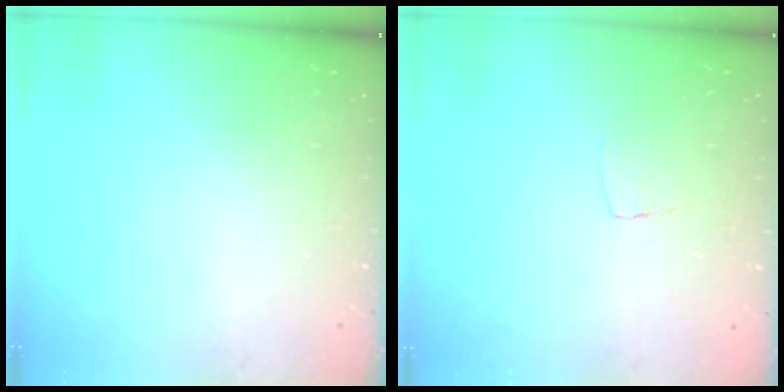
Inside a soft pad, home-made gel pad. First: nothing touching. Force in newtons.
{"total": 3.3, "press": 3.3, "slide": 0.2}